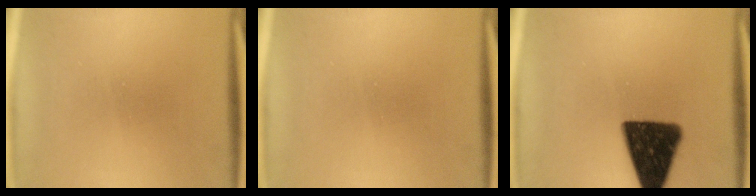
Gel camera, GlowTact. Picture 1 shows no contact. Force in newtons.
{"total": 0.0}
{"total": 15.4}